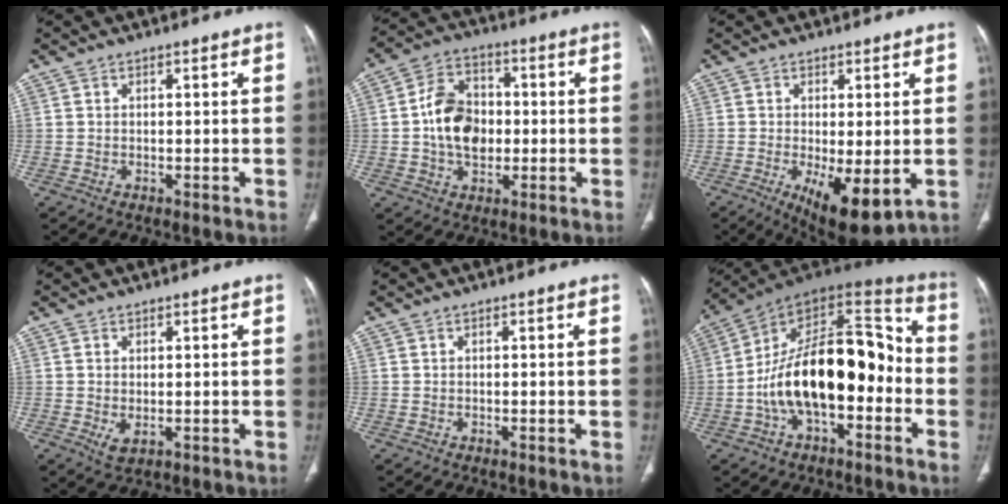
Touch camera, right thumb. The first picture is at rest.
{"total": 11.9, "force": [-0.5, 8.6, 8.2], "torque": [-0.120, 0.018, -0.013]}
{"total": 10.3, "force": [-2.5, 3.8, 9.2], "torque": [-0.146, -0.025, -0.028]}
{"total": 2.7, "force": [-0.2, 1.5, 2.2], "torque": [-0.042, -0.008, 0.005]}
{"total": 0.0}
{"total": 23.3, "force": [-4.1, 12.3, 19.4], "torque": [-0.298, 0.060, -0.068]}